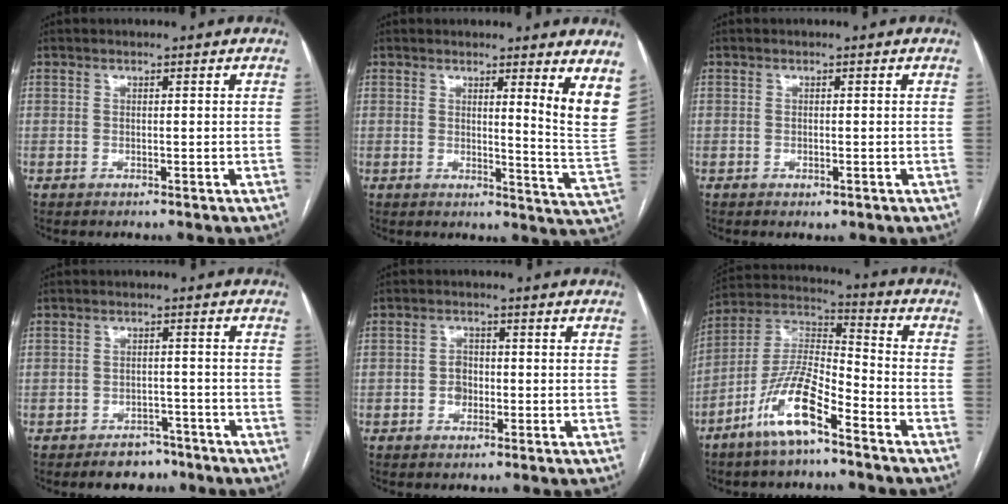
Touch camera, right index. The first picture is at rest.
{"total": 8.3, "force": [5.1, -0.5, 6.5], "torque": [-0.072, -0.044, 0.045]}
{"total": 0.9, "force": [-0.5, 0.5, 0.7], "torque": [-0.008, -0.001, -0.002]}
{"total": 4.6, "force": [-3.5, 2.8, 1.1], "torque": [-0.010, 0.009, -0.046]}
{"total": 2.5, "force": [-0.6, 1.9, 1.4], "torque": [-0.019, 0.007, -0.010]}
{"total": 12.3, "force": [-7.3, 2.6, 9.6], "torque": [-0.197, -0.002, -0.142]}